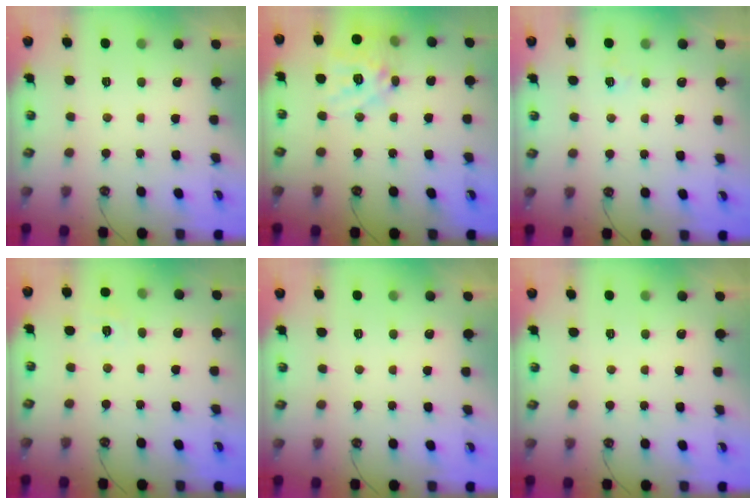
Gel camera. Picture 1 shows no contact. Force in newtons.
{"total": 15.1, "press": 15.1, "slide": 1.3}
{"total": 3.2, "press": 3.2, "slide": 0.6}
{"total": 5.3, "press": 5.3, "slide": 0.6}
{"total": 0.0}
{"total": 0.0}